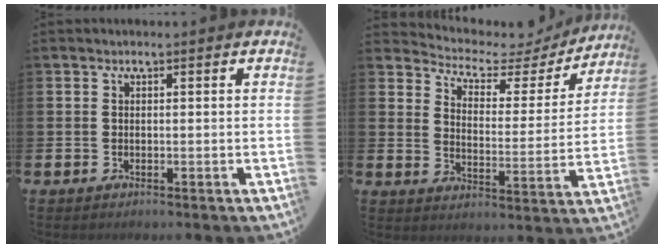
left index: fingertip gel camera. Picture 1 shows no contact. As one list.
[{"total": 4.2, "force": [3.7, 1.9, 0.5], "torque": [-0.027, -0.037, 0.052]}]